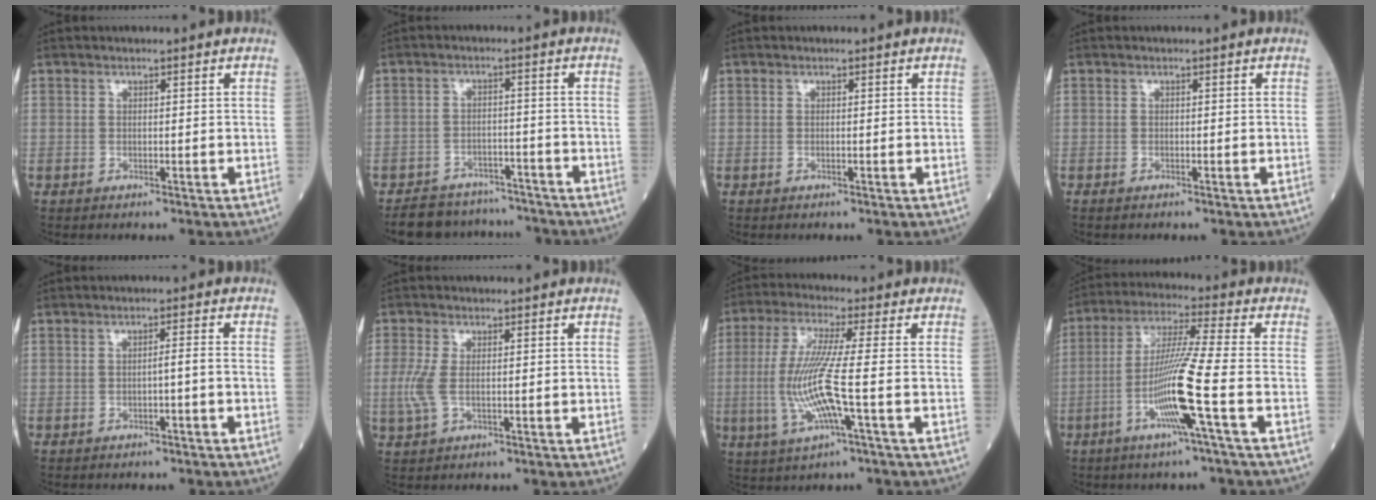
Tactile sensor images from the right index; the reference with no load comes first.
{"total": 9.5, "force": [-8.7, 3.7, 0.9], "torque": [-0.003, 0.017, -0.124]}
{"total": 0.0}
{"total": 1.7, "force": [-1.4, 0.5, 0.7], "torque": [-0.015, -0.005, -0.021]}
{"total": 1.3, "force": [-0.7, -0.1, 1.1], "torque": [-0.017, 0.002, -0.013]}
{"total": 3.5, "force": [-0.2, 1.5, 3.1], "torque": [-0.089, -0.009, -0.005]}
{"total": 10.4, "force": [-1.9, -0.1, 10.2], "torque": [-0.224, -0.008, -0.043]}
{"total": 11.1, "force": [-3.8, -1.9, 10.3], "torque": [-0.203, -0.008, -0.076]}